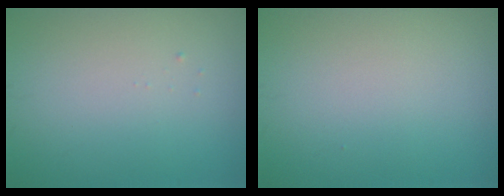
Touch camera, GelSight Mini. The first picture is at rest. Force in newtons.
{"total": 0.0}